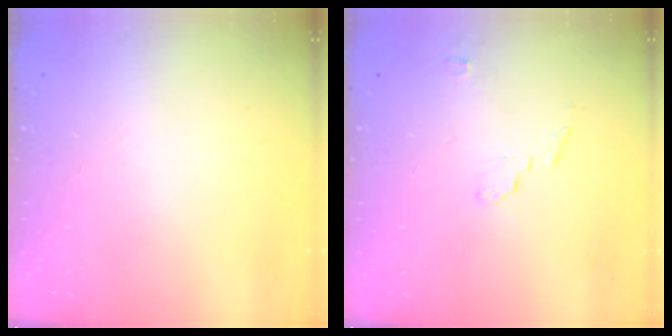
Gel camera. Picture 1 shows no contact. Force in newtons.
{"total": 5.6, "press": 5.6, "slide": 0.4}